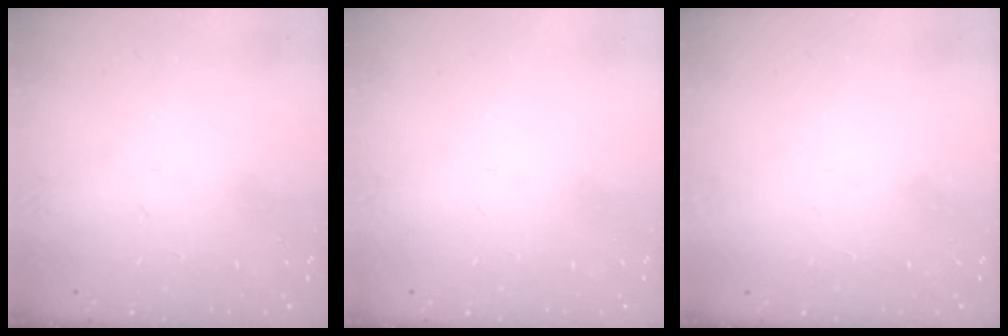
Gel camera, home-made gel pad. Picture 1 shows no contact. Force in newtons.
{"total": 0.0}
{"total": 1.5, "press": 1.5, "slide": 0.1}